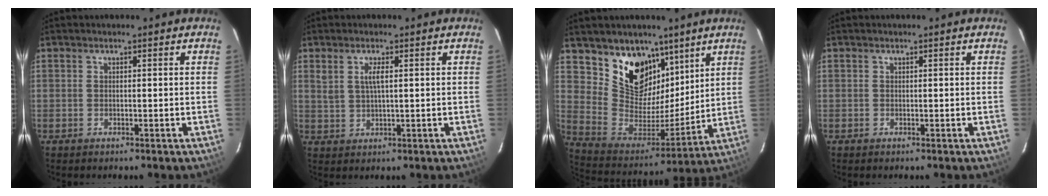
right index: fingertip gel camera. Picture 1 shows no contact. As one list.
[{"total": 3.0, "force": [1.0, 0.8, 2.7], "torque": [-0.054, 0.000, 0.023]}, {"total": 16.5, "force": [10.4, 11.0, 6.6], "torque": [-0.138, -0.005, 0.202]}, {"total": 0.0}]